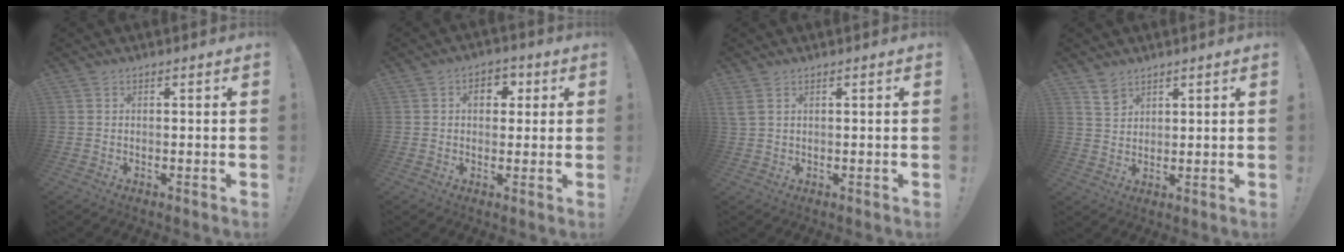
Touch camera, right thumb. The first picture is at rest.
{"total": 6.0, "force": [1.4, 4.3, 3.9], "torque": [-0.046, 0.005, 0.019]}
{"total": 1.9, "force": [0.8, 0.8, 1.5], "torque": [-0.034, 0.003, 0.018]}
{"total": 4.7, "force": [3.4, 2.9, 1.2], "torque": [-0.008, -0.023, 0.064]}